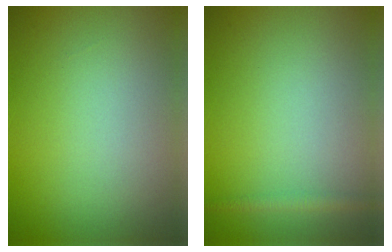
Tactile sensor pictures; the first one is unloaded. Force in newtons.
{"total": 1.3, "press": 1.3, "slide": 0.1}